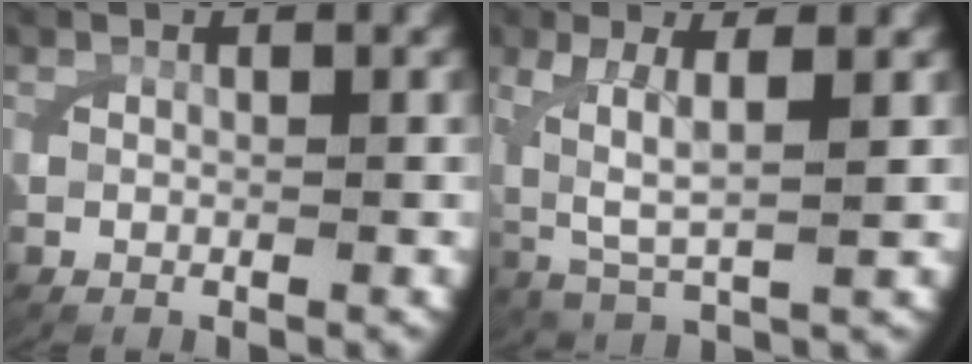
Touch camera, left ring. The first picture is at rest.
{"total": 5.0, "force": [0.8, 2.3, 4.3], "torque": [-0.094, -0.016, 0.031]}